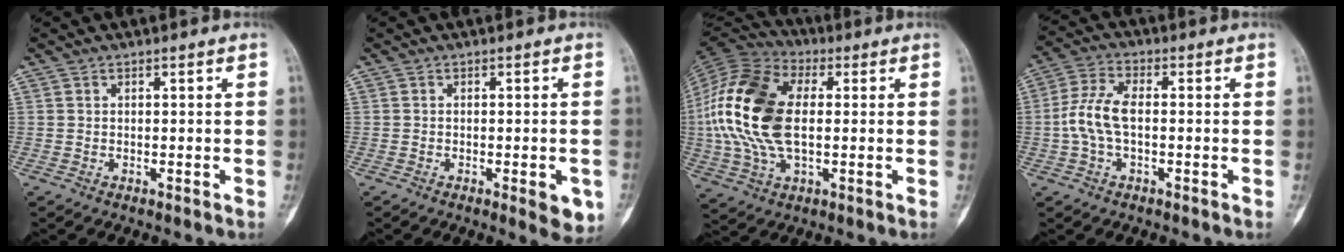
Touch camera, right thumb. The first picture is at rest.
{"total": 5.2, "force": [-1.9, 1.8, 4.5], "torque": [-0.040, -0.003, -0.017]}
{"total": 19.7, "force": [1.1, 11.4, 16.0], "torque": [-0.343, 0.012, 0.016]}
{"total": 7.8, "force": [-0.7, 3.9, 6.7], "torque": [-0.155, 0.023, -0.018]}